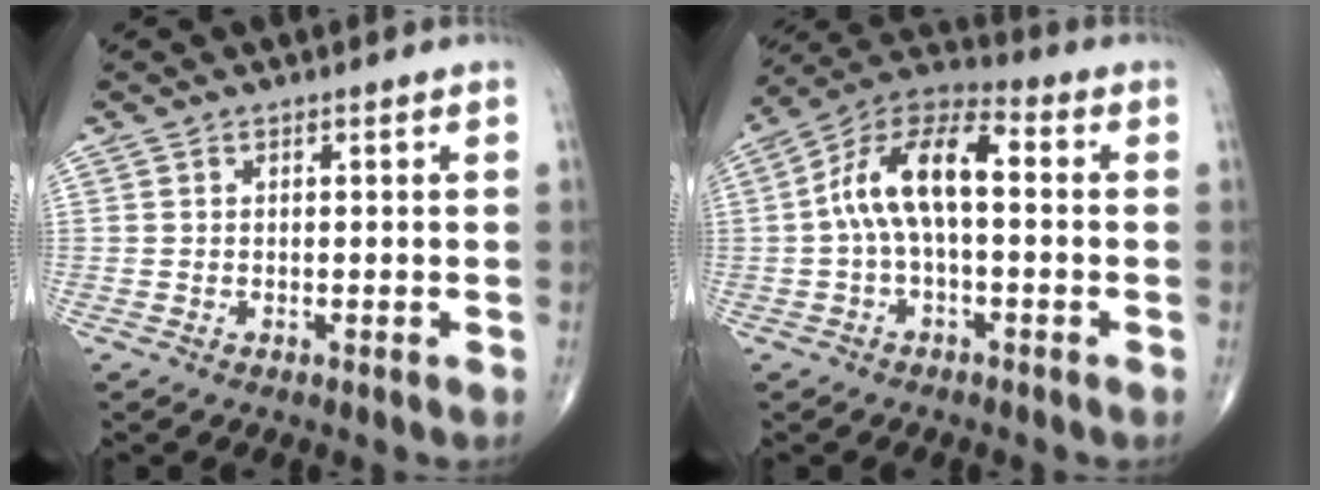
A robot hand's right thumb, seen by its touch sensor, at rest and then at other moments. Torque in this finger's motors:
{"motor_torque": [-0.34, 0.93, 0.25, -0.23, 0.24]}